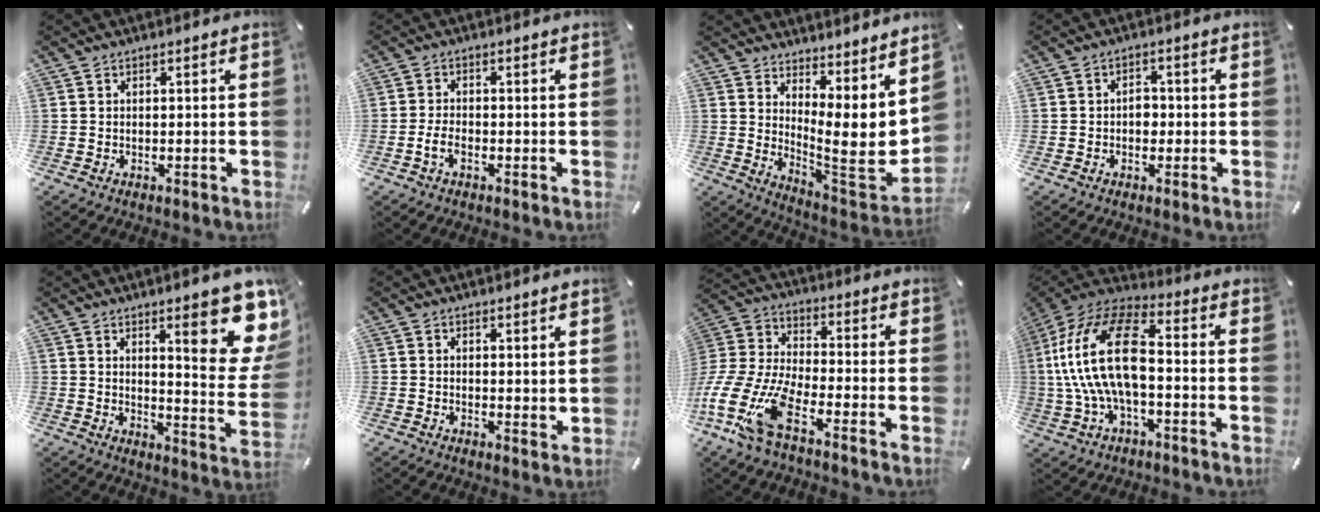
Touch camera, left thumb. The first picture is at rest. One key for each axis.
{"total": 2.9, "fx": -1.2, "fy": 1.4, "fz": 2.2, "tx": -0.044, "ty": 0.004, "tz": -0.023}
{"total": 10.9, "fx": 3.1, "fy": 3.6, "fz": 9.8, "tx": -0.120, "ty": -0.076, "tz": 0.059}
{"total": 3.3, "fx": -0.5, "fy": 2.5, "fz": 2.1, "tx": -0.025, "ty": 0.004, "tz": -0.015}
{"total": 17.4, "fx": 9.7, "fy": 4.9, "fz": 13.5, "tx": -0.166, "ty": -0.077, "tz": 0.150}
{"total": 2.1, "fx": 1.9, "fy": 0.7, "fz": 0.2, "tx": 0.011, "ty": -0.015, "tz": 0.034}
{"total": 16.9, "fx": -10.0, "fy": 6.6, "fz": 11.9, "tx": -0.270, "ty": 0.018, "tz": -0.180}
{"total": 20.3, "fx": -0.8, "fy": 10.4, "fz": 17.4, "tx": -0.365, "ty": 0.005, "tz": -0.016}